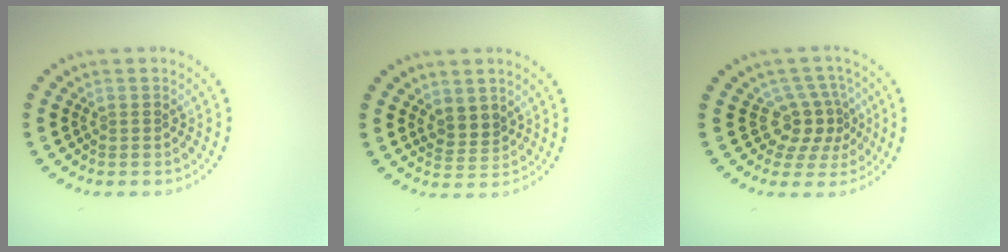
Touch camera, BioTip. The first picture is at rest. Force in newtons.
{"total": 1.9, "press": 1.5, "slide": 1.3}
{"total": 3.4, "press": 2.5, "slide": 2.4}